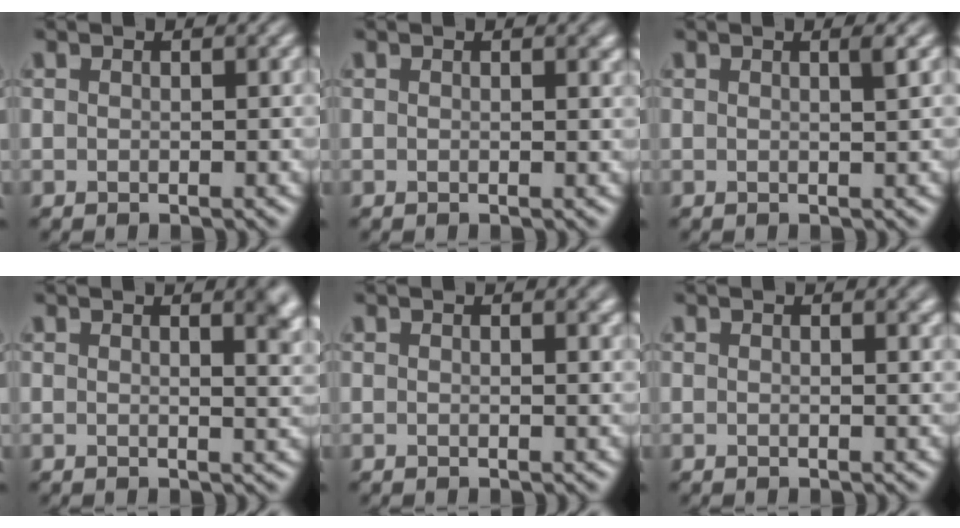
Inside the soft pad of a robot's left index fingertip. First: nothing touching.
{"total": 0.8, "force": [0.5, 0.2, 0.5], "torque": [-0.004, 0.001, 0.008]}
{"total": 1.0, "force": [0.4, 0.2, 0.9], "torque": [-0.008, 0.000, 0.004]}
{"total": 3.1, "force": [1.8, 1.2, 2.3], "torque": [-0.013, 0.004, 0.022]}
{"total": 1.0, "force": [0.7, 0.3, 0.6], "torque": [-0.003, 0.003, 0.011]}
{"total": 0.9, "force": [0.7, 0.2, 0.5], "torque": [-0.003, 0.002, 0.011]}